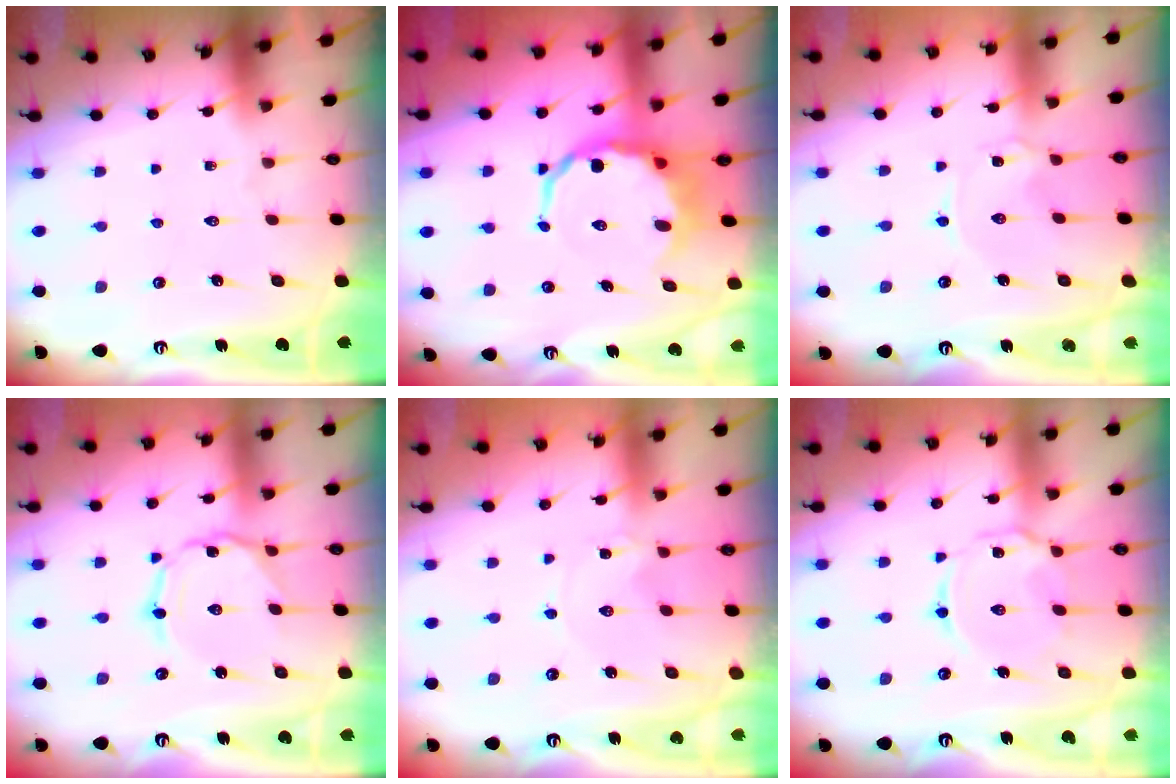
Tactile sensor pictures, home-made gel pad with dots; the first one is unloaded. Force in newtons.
{"total": 7.8, "press": 7.4, "slide": 2.5}
{"total": 0.0}
{"total": 2.3, "press": 2.3, "slide": 0.3}
{"total": 0.0}
{"total": 6.9, "press": 6.9, "slide": 0.5}